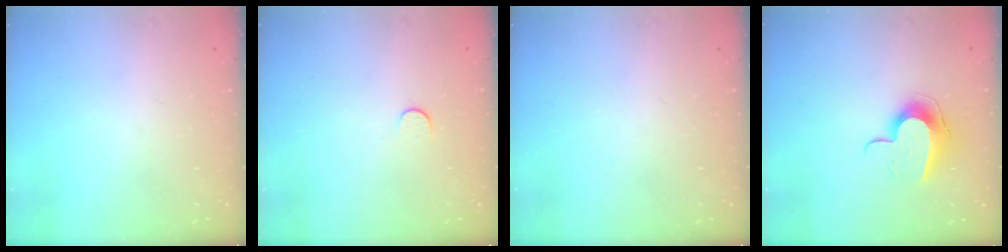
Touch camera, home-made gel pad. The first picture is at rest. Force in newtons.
{"total": 3.9, "press": 3.9, "slide": 0.5}
{"total": 0.0}
{"total": 9.9, "press": 9.9, "slide": 0.4}